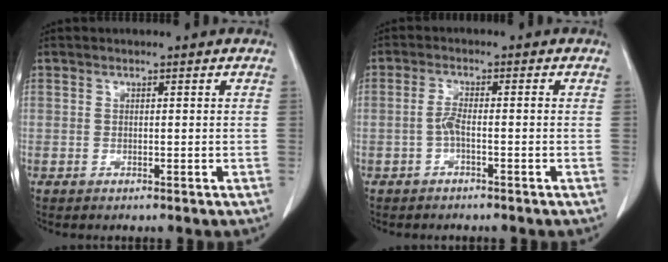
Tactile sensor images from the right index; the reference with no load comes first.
{"total": 2.3, "force": [-0.9, 0.3, 2.1], "torque": [-0.041, 0.003, -0.020]}